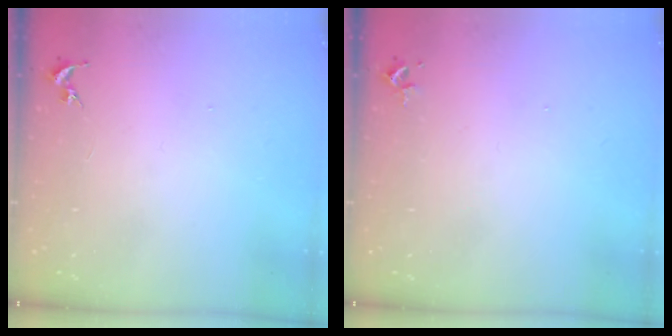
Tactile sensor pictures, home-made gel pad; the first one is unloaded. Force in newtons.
{"total": 2.4, "press": 2.4, "slide": 0.3}